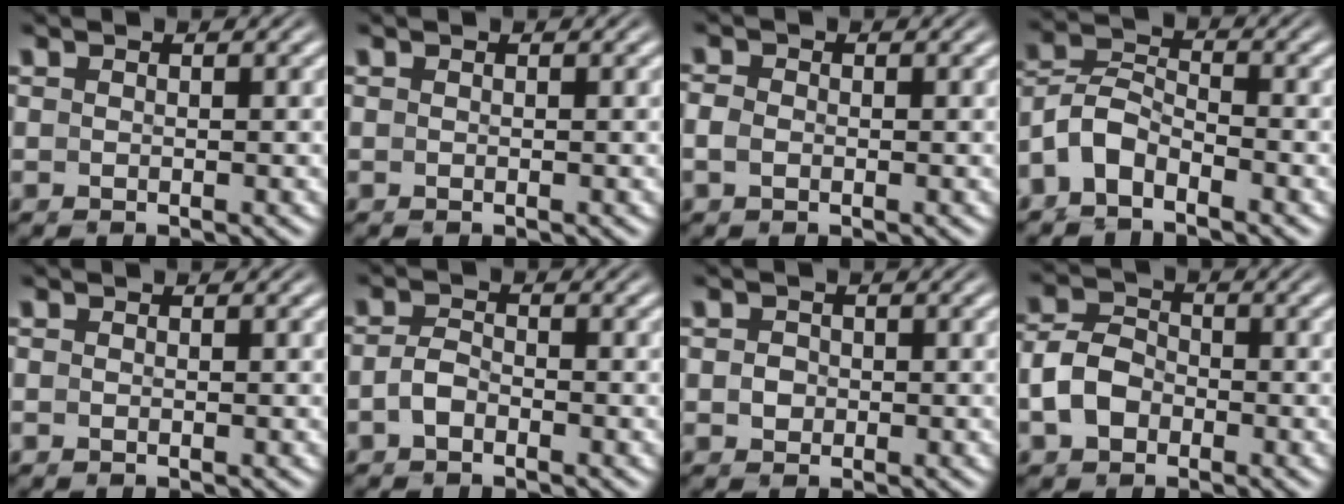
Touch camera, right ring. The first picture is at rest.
{"total": 0.0}
{"total": 1.0, "force": [-0.2, 0.7, 0.6], "torque": [-0.018, -0.003, -0.005]}
{"total": 7.2, "force": [-2.5, 6.2, 2.8], "torque": [-0.086, -0.022, -0.050]}
{"total": 0.0}
{"total": 1.8, "force": [-1.0, 1.1, 1.1], "torque": [-0.031, -0.010, -0.012]}
{"total": 1.0, "force": [0.2, 1.0, 0.2], "torque": [-0.013, -0.002, 0.005]}
{"total": 4.9, "force": [-1.2, 4.1, 2.5], "torque": [-0.055, -0.013, -0.015]}